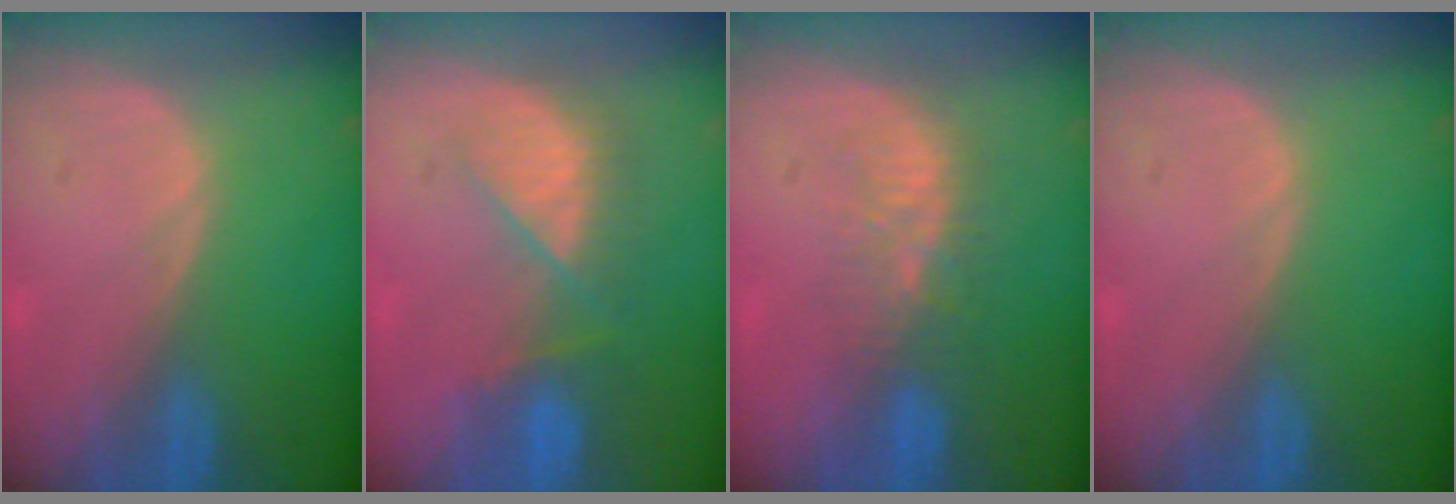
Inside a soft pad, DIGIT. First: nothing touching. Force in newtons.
{"total": 7.1, "press": 6.7, "slide": 2.4}
{"total": 5.7, "press": 5.3, "slide": 2.0}
{"total": 0.0}